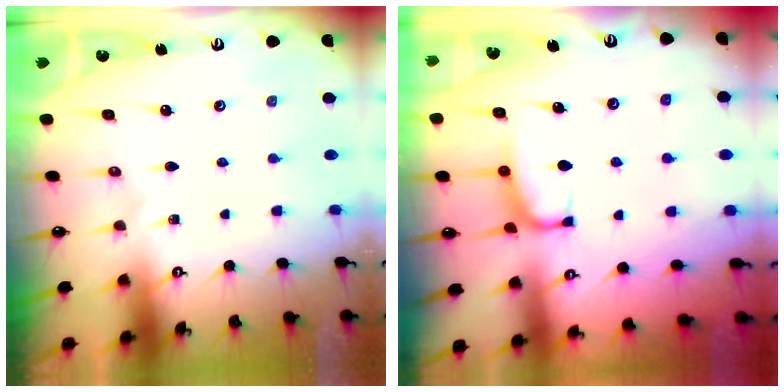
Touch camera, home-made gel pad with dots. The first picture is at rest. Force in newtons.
{"total": 1.5, "press": 1.3, "slide": 0.7}